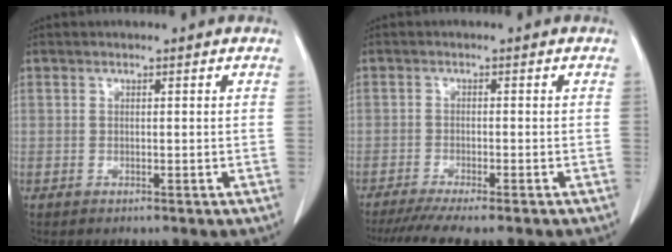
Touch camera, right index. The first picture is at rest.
{"total": 7.6, "force": [-6.2, 0.6, 4.2], "torque": [-0.060, -0.014, -0.100]}